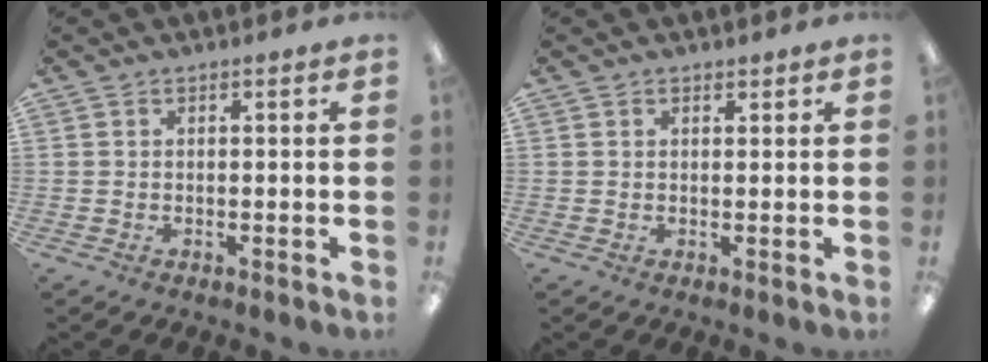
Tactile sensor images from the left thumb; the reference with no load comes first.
{"total": 0.9, "force": [0.7, 0.5, 0.3], "torque": [0.002, -0.002, 0.012]}